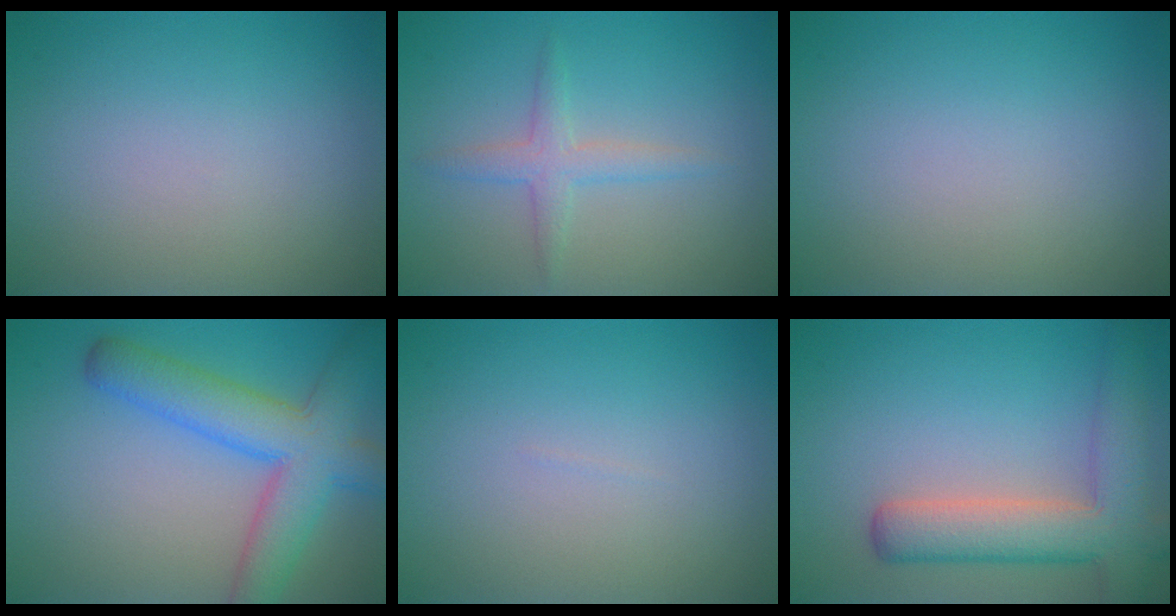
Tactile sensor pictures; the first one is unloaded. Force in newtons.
{"total": 2.2, "press": 2.2, "slide": 0.1}
{"total": 0.0}
{"total": 7.2, "press": 7.2, "slide": 0.3}
{"total": 0.0}
{"total": 6.8, "press": 6.7, "slide": 0.6}